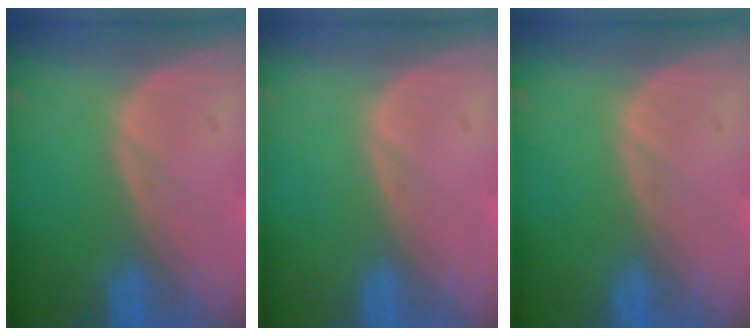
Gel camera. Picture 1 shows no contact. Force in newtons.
{"total": 0.0}
{"total": 0.0}